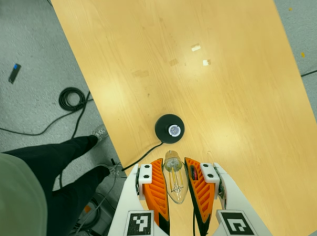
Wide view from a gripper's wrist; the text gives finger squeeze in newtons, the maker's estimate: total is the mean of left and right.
{"total": 20.3, "left": 21.4, "right": 19.2}